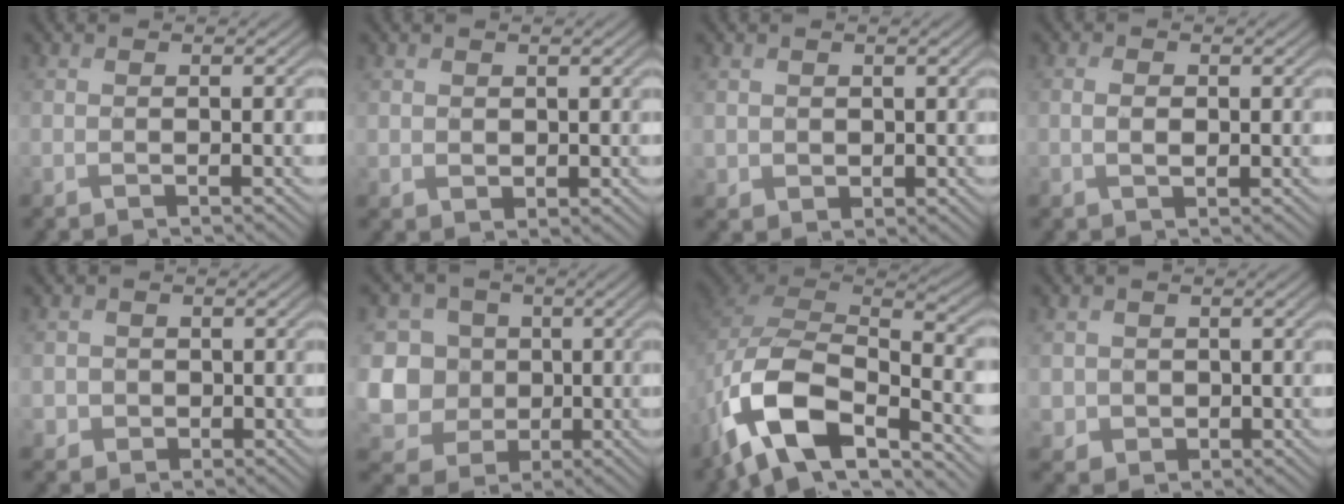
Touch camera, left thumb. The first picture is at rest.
{"total": 1.8, "force": [1.0, 1.4, 0.5], "torque": [-0.018, -0.006, 0.023]}
{"total": 2.1, "force": [0.9, 1.8, 0.5], "torque": [-0.024, -0.007, 0.017]}
{"total": 1.8, "force": [0.1, 1.2, 1.3], "torque": [-0.030, 0.001, 0.002]}
{"total": 2.2, "force": [0.2, 2.2, 0.2], "torque": [-0.010, -0.006, 0.000]}
{"total": 10.4, "force": [0.8, 9.7, 3.5], "torque": [-0.151, 0.001, -0.001]}
{"total": 13.6, "force": [-6.7, 7.0, 9.6], "torque": [-0.205, -0.028, -0.136]}
{"total": 2.8, "force": [0.5, 2.7, 0.5], "torque": [-0.029, -0.009, 0.005]}